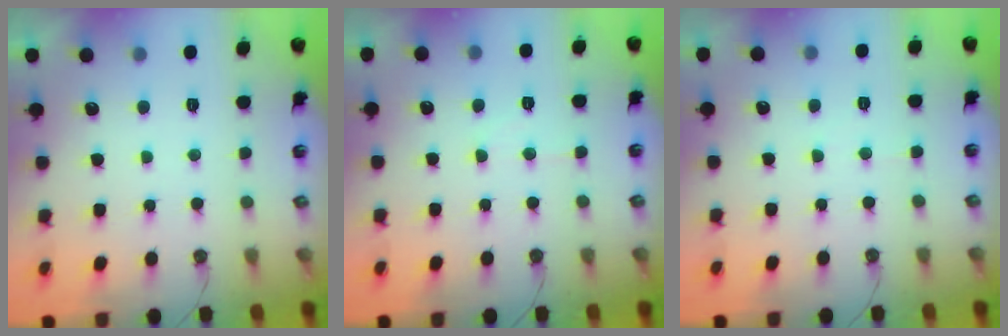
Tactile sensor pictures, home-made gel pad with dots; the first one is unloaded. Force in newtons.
{"total": 5.2, "press": 5.2, "slide": 0.8}
{"total": 3.2, "press": 3.1, "slide": 0.5}